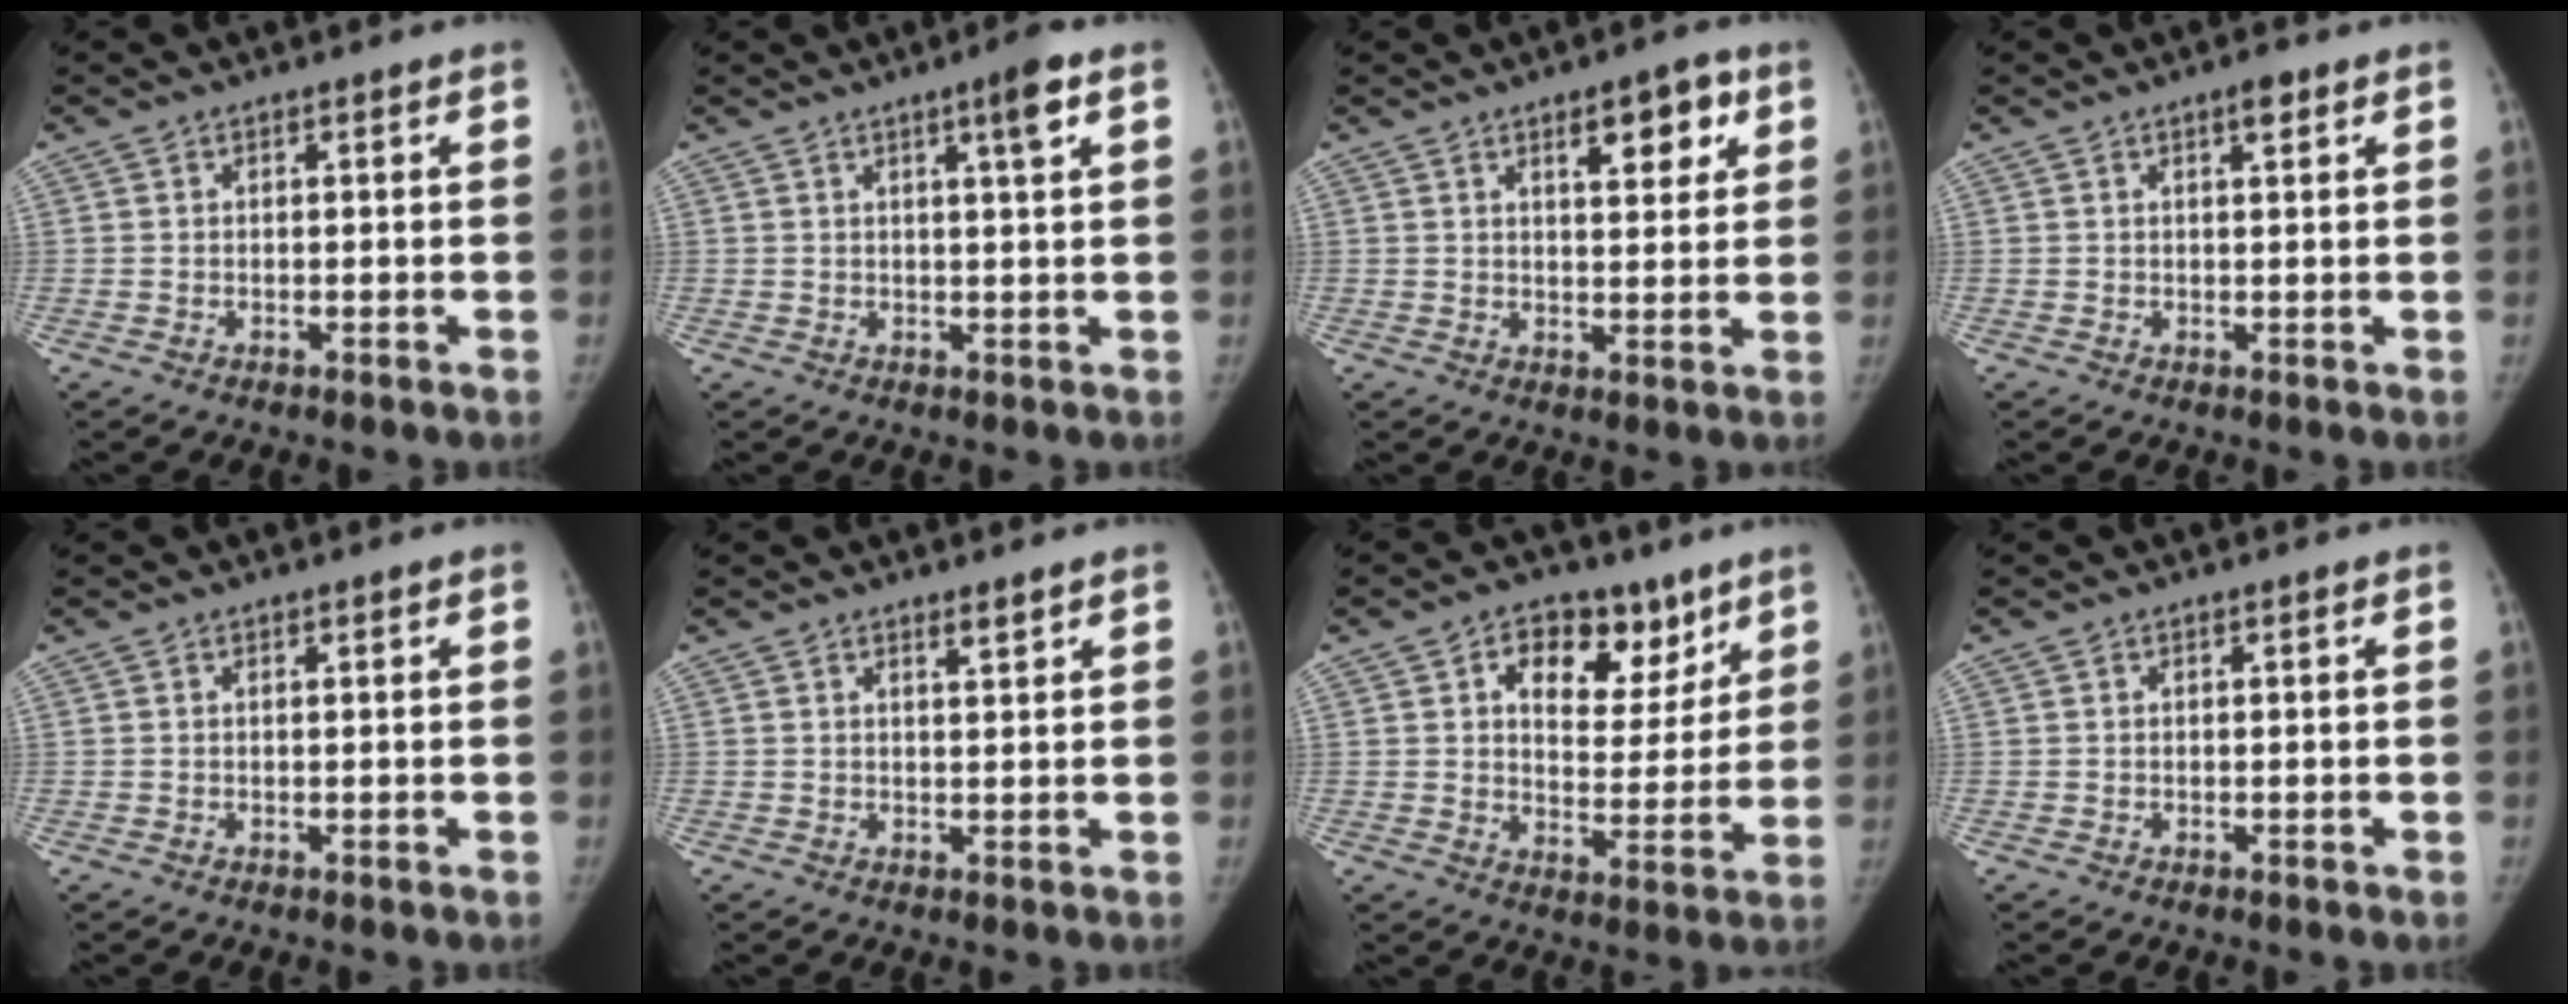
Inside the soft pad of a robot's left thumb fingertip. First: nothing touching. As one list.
[{"total": 4.4, "force": [2.2, 0.2, 3.8], "torque": [-0.057, -0.008, 0.033]}, {"total": 7.5, "force": [3.7, 3.1, 5.7], "torque": [-0.056, -0.018, 0.051]}, {"total": 3.0, "force": [1.8, 0.9, 2.3], "torque": [-0.027, -0.007, 0.024]}, {"total": 0.0}, {"total": 1.7, "force": [1.4, 0.3, 1.0], "torque": [-0.013, -0.012, 0.024]}, {"total": 13.3, "force": [7.0, 8.4, 7.5], "torque": [-0.058, -0.030, 0.107]}, {"total": 0.0}]